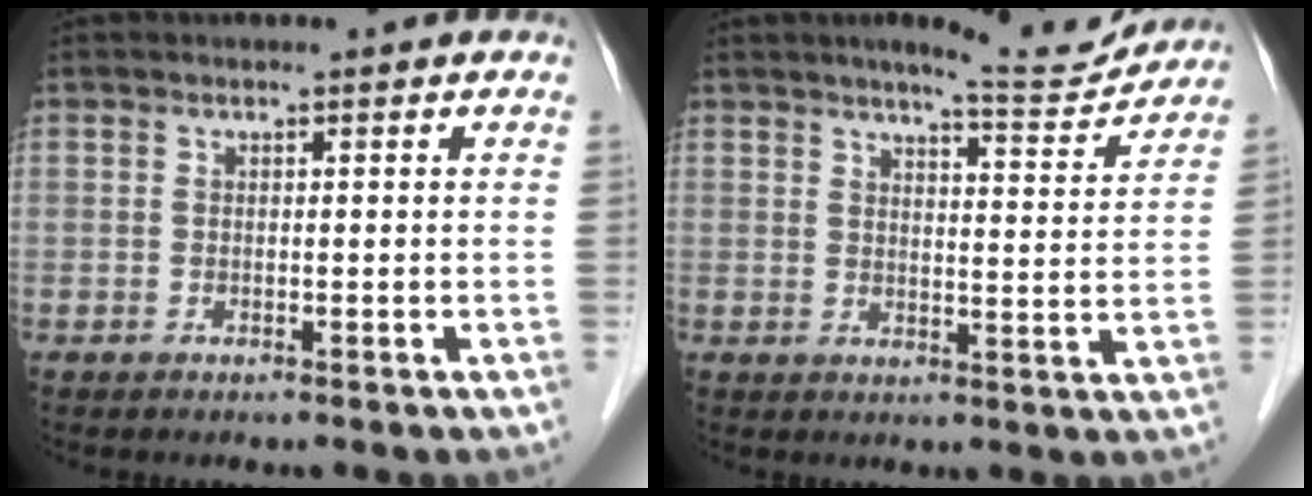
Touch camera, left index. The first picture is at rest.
{"total": 7.6, "force": [7.2, 0.3, 2.3], "torque": [-0.038, -0.011, 0.093]}